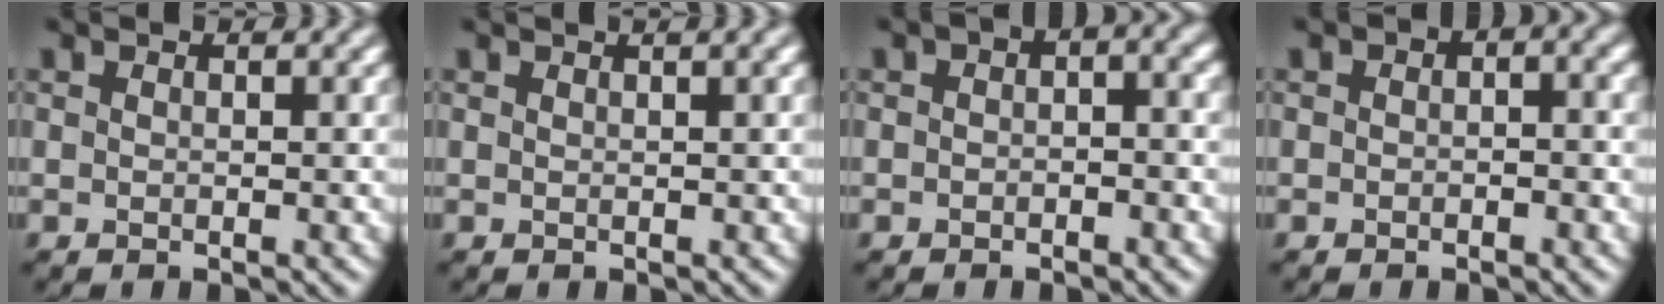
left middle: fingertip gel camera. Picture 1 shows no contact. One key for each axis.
{"total": 2.4, "fx": 1.5, "fy": 0.8, "fz": 1.6, "tx": -0.004, "ty": 0.013, "tz": 0.002}
{"total": 3.9, "fx": 1.2, "fy": 1.7, "fz": 3.3, "tx": -0.036, "ty": 0.017, "tz": 0.009}
{"total": 2.9, "fx": 0.9, "fy": 1.5, "fz": 2.4, "tx": -0.026, "ty": 0.018, "tz": 0.003}